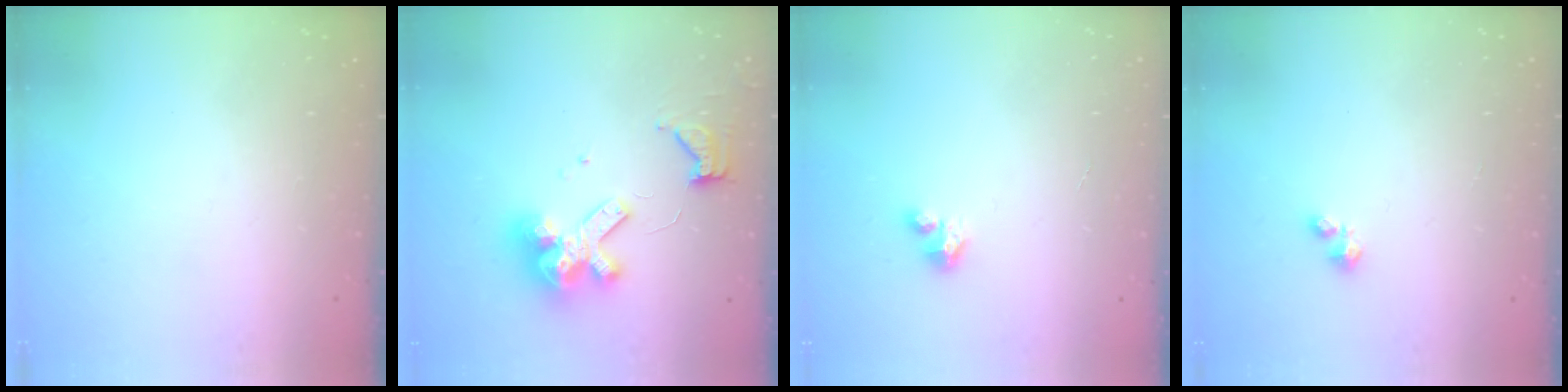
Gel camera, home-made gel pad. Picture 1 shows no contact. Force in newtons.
{"total": 12.3, "press": 12.2, "slide": 1.4}
{"total": 2.8, "press": 2.8, "slide": 0.2}
{"total": 1.1, "press": 1.1, "slide": 0.3}